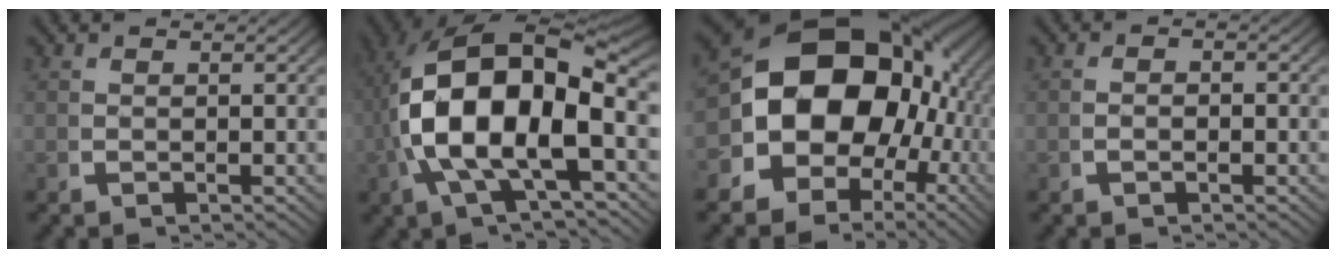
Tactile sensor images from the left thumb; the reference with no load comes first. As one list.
[{"total": 18.5, "force": [0.1, 10.7, 15.1], "torque": [-0.305, -0.043, 0.020]}, {"total": 22.2, "force": [0.2, 16.3, 15.0], "torque": [-0.276, -0.058, 0.016]}, {"total": 1.0, "force": [-0.6, 0.6, 0.6], "torque": [-0.015, -0.001, -0.013]}]